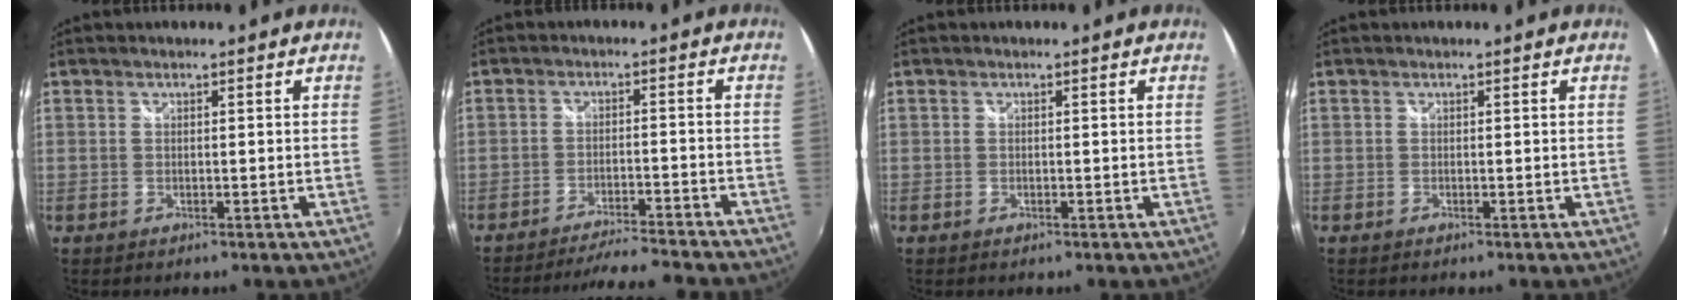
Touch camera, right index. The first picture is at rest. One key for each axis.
{"total": 11.6, "fx": -10.9, "fy": -0.1, "fz": 4.0, "tx": -0.085, "ty": 0.002, "tz": -0.161}
{"total": 0.0}
{"total": 0.0}